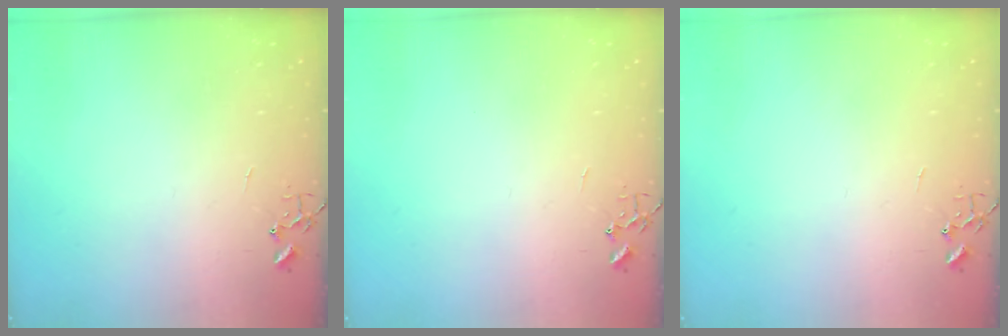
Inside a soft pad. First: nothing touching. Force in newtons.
{"total": 0.0}
{"total": 0.0}